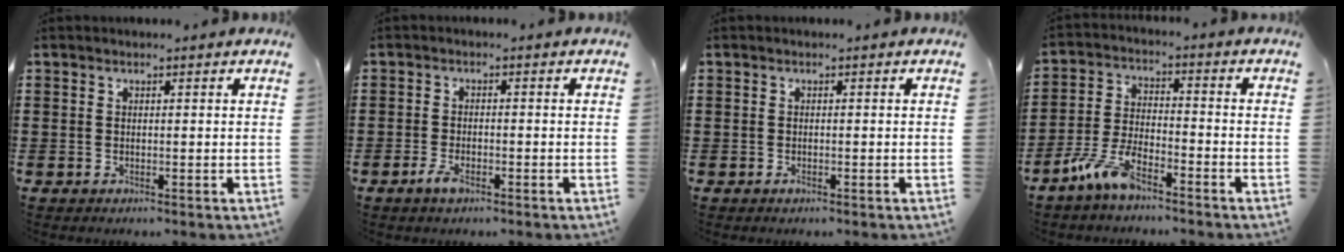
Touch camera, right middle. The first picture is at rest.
{"total": 2.8, "force": [-1.6, 1.1, 2.1], "torque": [-0.058, -0.006, -0.035]}
{"total": 0.6, "force": [-0.4, 0.3, 0.3], "torque": [-0.005, -0.002, -0.008]}
{"total": 6.8, "force": [-5.2, 1.8, 4.0], "torque": [-0.100, -0.003, -0.103]}